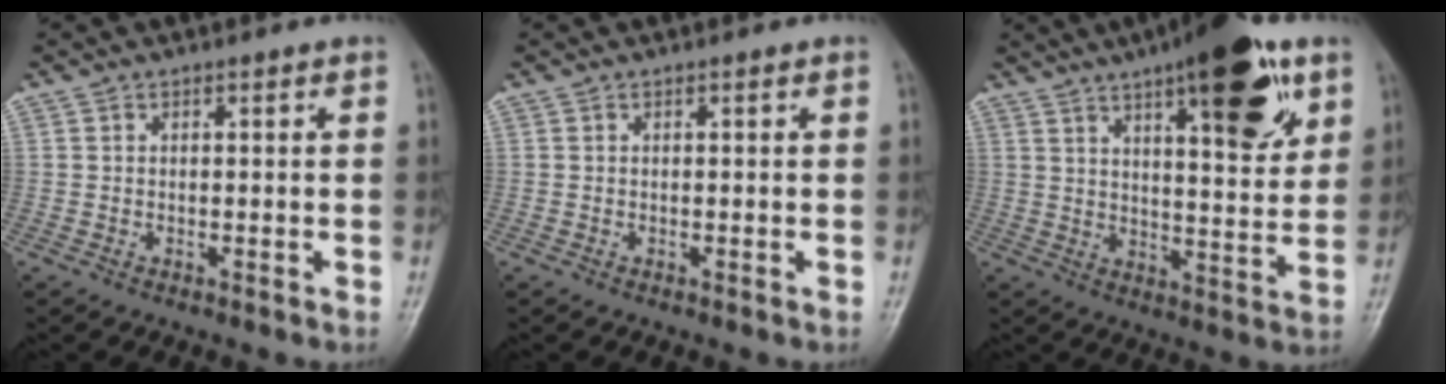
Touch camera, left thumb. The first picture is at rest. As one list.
[{"total": 0.0}, {"total": 18.3, "force": [9.6, 5.7, 14.5], "torque": [-0.177, -0.038, 0.138]}]